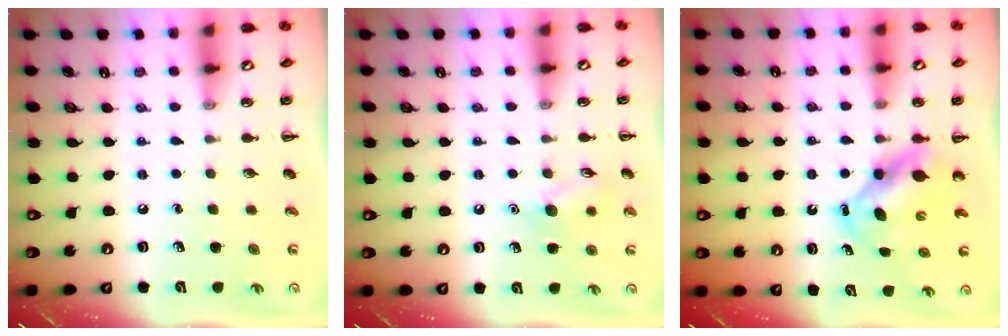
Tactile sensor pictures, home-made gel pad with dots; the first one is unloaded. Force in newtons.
{"total": 8.1, "press": 8.0, "slide": 1.2}
{"total": 5.7, "press": 5.6, "slide": 1.2}